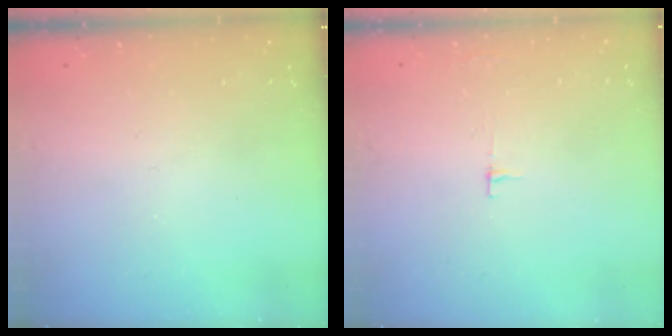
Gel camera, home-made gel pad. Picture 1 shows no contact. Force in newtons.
{"total": 3.3, "press": 3.3, "slide": 0.4}